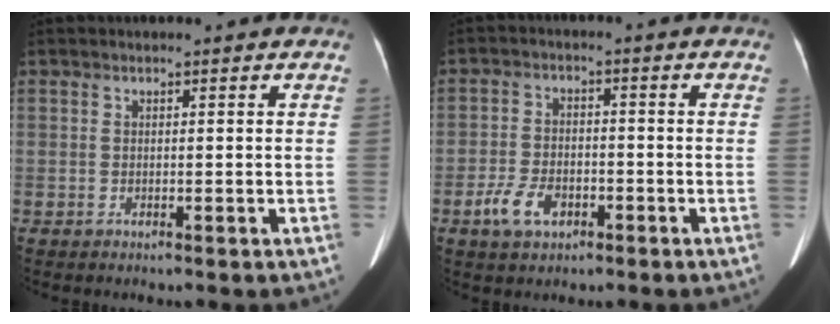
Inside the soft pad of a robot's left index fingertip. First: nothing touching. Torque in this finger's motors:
{"motor_torque": [0.51, 0.29, 0.11, 0.02]}